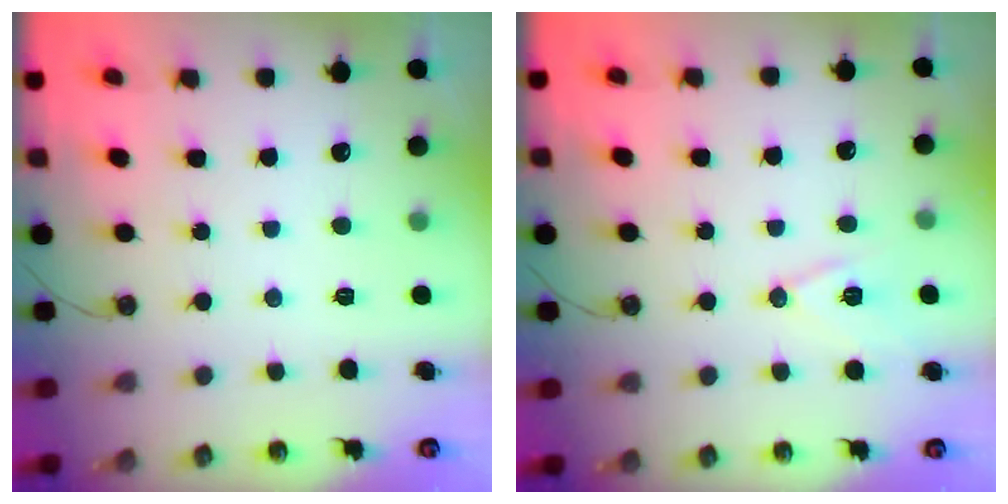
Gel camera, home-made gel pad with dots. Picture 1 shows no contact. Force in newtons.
{"total": 9.6, "press": 9.0, "slide": 3.5}